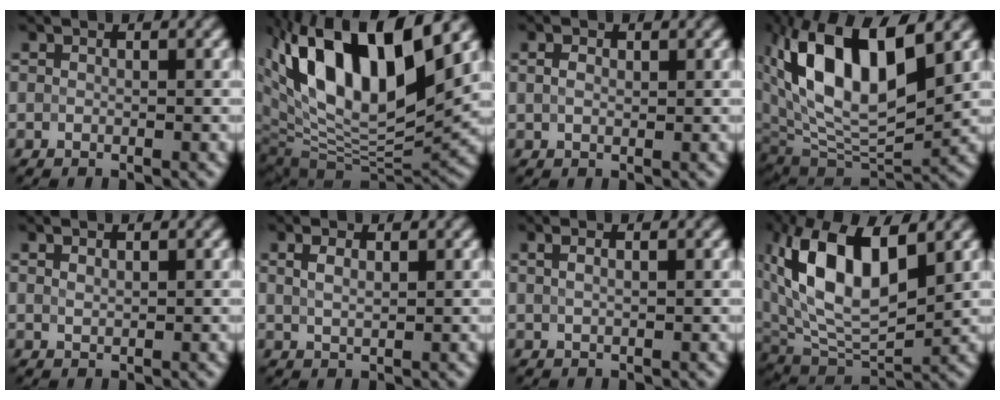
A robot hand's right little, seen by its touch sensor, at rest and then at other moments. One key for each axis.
{"total": 14.7, "fx": 6.3, "fy": 6.0, "fz": 11.8, "tx": -0.206, "ty": 0.021, "tz": 0.113}
{"total": 1.2, "fx": 0.4, "fy": 0.7, "fz": 0.9, "tx": -0.020, "ty": 0.009, "tz": 0.008}
{"total": 12.0, "fx": 3.9, "fy": 6.0, "fz": 9.6, "tx": -0.176, "ty": 0.007, "tz": 0.075}
{"total": 0.8, "fx": 0.7, "fy": 0.1, "fz": 0.3, "tx": -0.010, "ty": 0.004, "tz": 0.017}
{"total": 1.6, "fx": 1.0, "fy": 0.5, "fz": 1.2, "tx": -0.030, "ty": 0.007, "tz": 0.023}
{"total": 1.3, "fx": 0.8, "fy": 0.1, "fz": 0.9, "tx": -0.021, "ty": 0.002, "tz": 0.019}
{"total": 10.7, "fx": 3.2, "fy": 5.2, "fz": 8.8, "tx": -0.171, "ty": 0.011, "tz": 0.055}